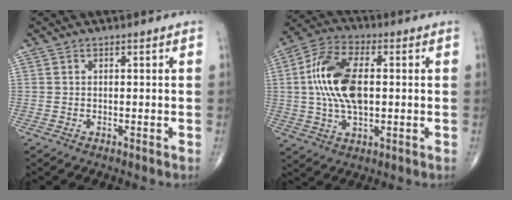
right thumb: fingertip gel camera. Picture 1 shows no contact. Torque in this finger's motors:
{"motor_torque": [1.53, 2.72, 1.81, 0.07, 0.21]}